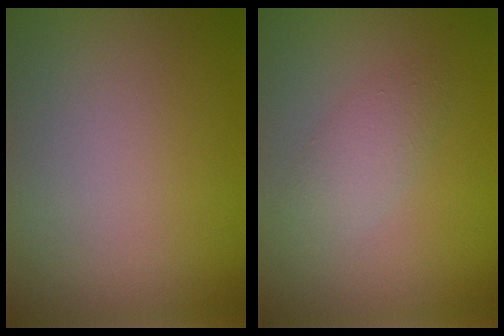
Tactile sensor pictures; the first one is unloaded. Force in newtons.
{"total": 2.0, "press": 2.0, "slide": 0.0}